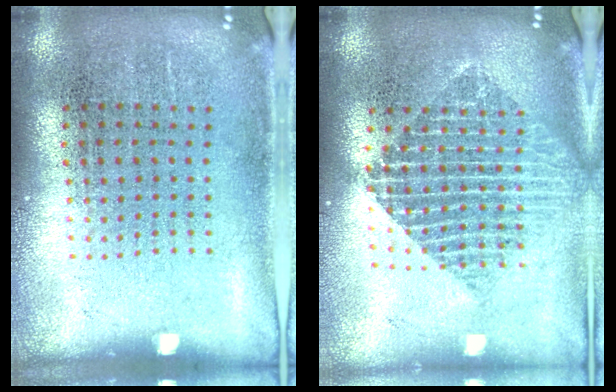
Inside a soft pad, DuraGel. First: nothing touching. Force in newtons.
{"total": 2.1, "press": 1.7, "slide": 1.2}